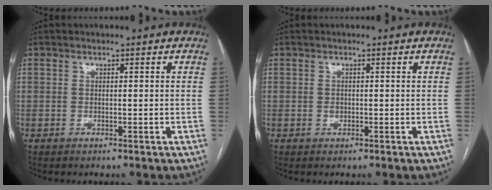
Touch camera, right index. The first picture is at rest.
{"total": 0.7, "force": [-0.1, 0.6, 0.4], "torque": [-0.007, 0.001, -0.002]}